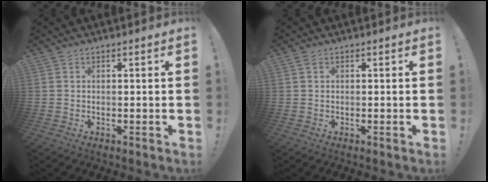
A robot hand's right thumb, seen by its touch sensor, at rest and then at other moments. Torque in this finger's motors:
{"motor_torque": [-0.14, -0.48, 0.07, -0.07, 0.00]}